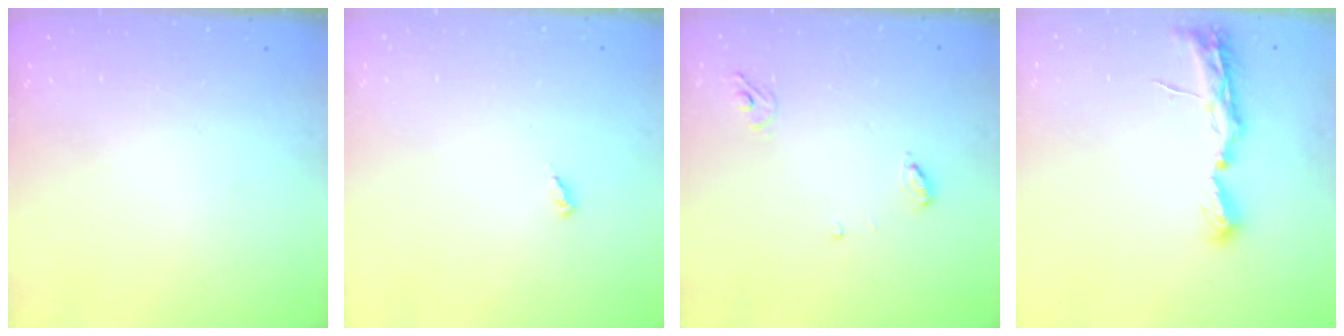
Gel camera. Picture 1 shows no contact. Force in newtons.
{"total": 3.2, "press": 3.2, "slide": 0.3}
{"total": 5.0, "press": 5.0, "slide": 0.4}
{"total": 8.0, "press": 8.0, "slide": 0.7}